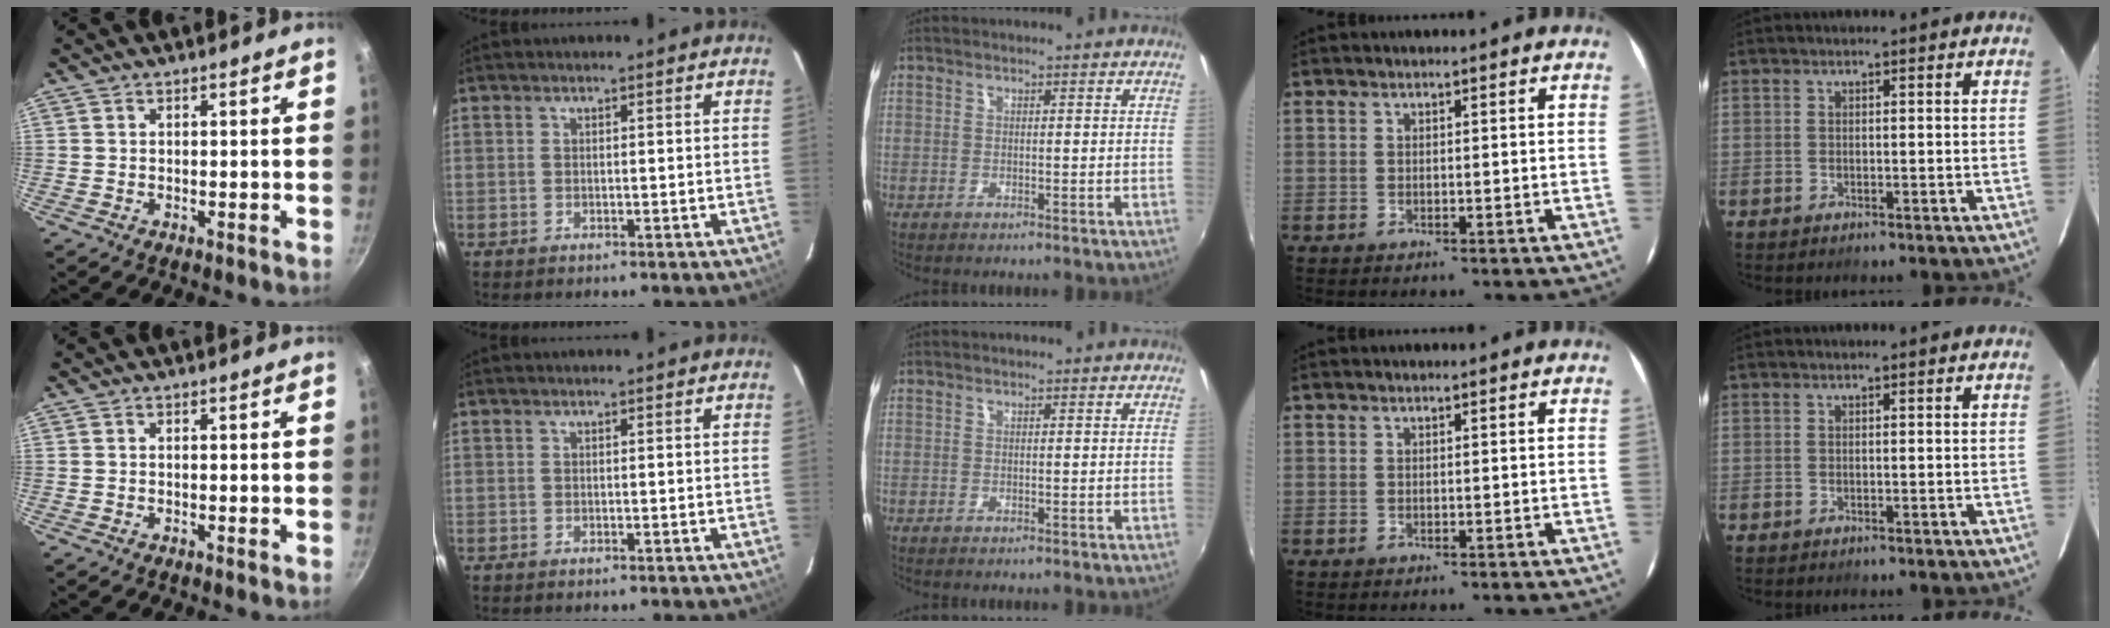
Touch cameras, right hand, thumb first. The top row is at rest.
{}